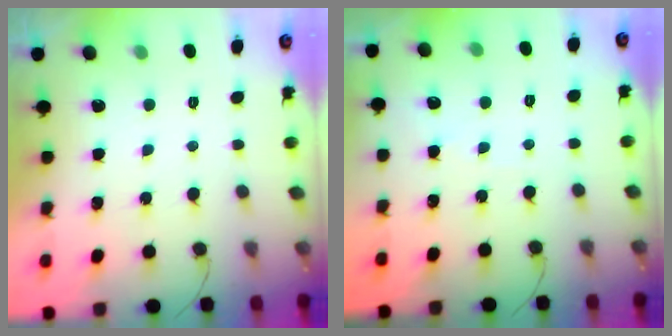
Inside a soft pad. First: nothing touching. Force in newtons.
{"total": 2.7, "press": 2.6, "slide": 0.4}